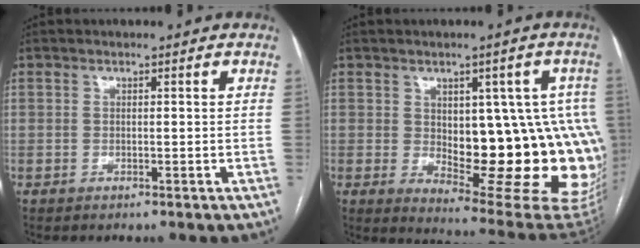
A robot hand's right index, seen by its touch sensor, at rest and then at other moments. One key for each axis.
{"total": 19.2, "fx": -0.1, "fy": 7.5, "fz": 17.7, "tx": -0.151, "ty": 0.013, "tz": 0.023}